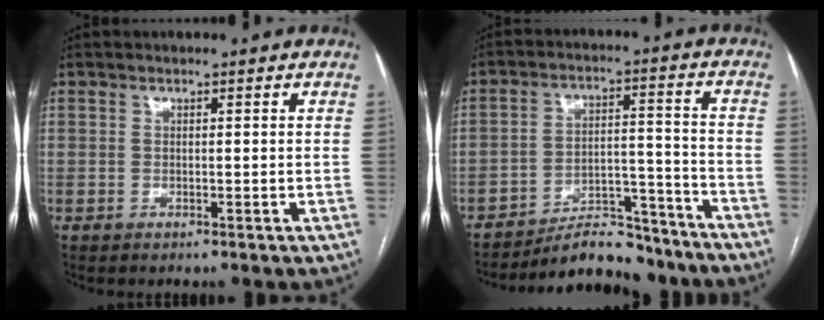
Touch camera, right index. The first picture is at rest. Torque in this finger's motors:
{"motor_torque": [0.59, -1.14, 0.46, 0.12]}